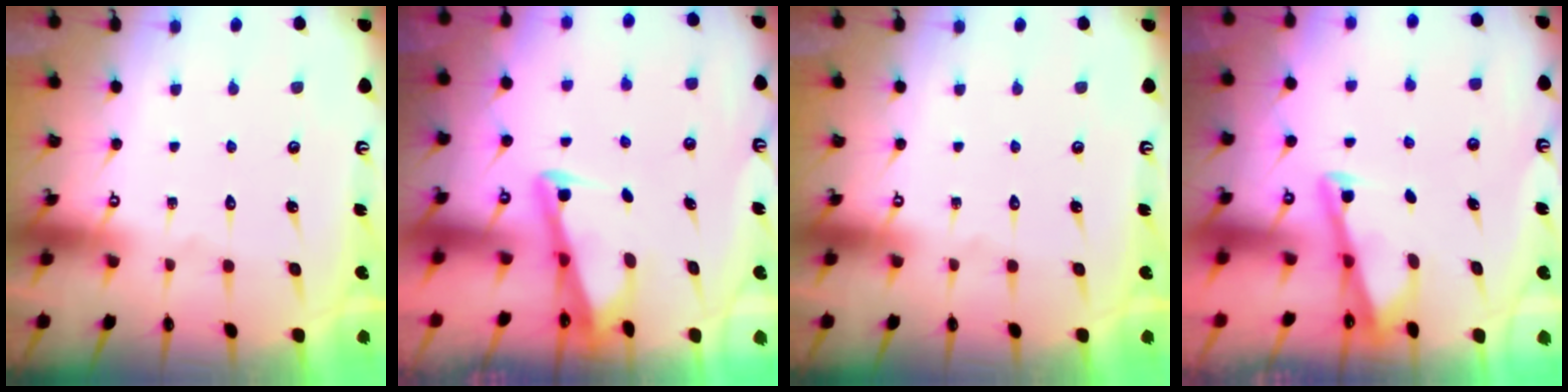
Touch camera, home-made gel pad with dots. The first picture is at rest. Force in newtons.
{"total": 2.8, "press": 2.8, "slide": 0.3}
{"total": 0.0}
{"total": 2.9, "press": 2.9, "slide": 0.3}